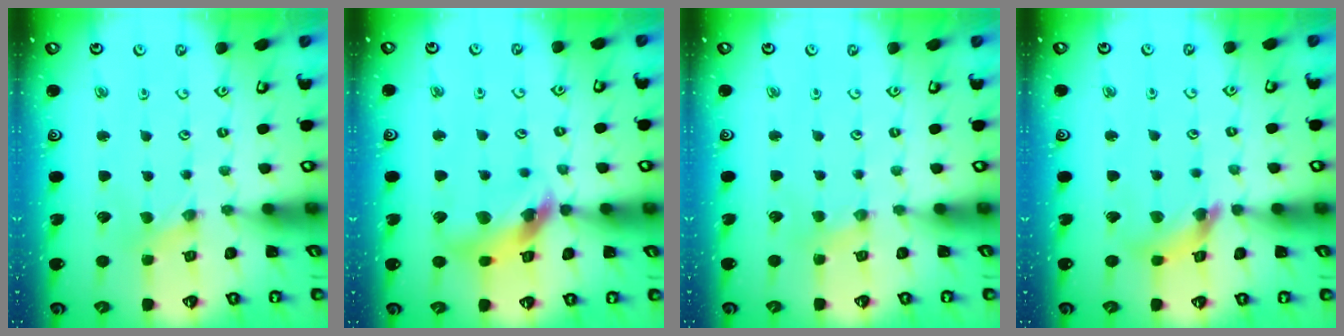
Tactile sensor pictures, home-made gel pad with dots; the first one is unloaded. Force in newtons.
{"total": 12.3, "press": 12.2, "slide": 1.6}
{"total": 2.7, "press": 2.6, "slide": 0.4}
{"total": 7.1, "press": 7.1, "slide": 0.7}